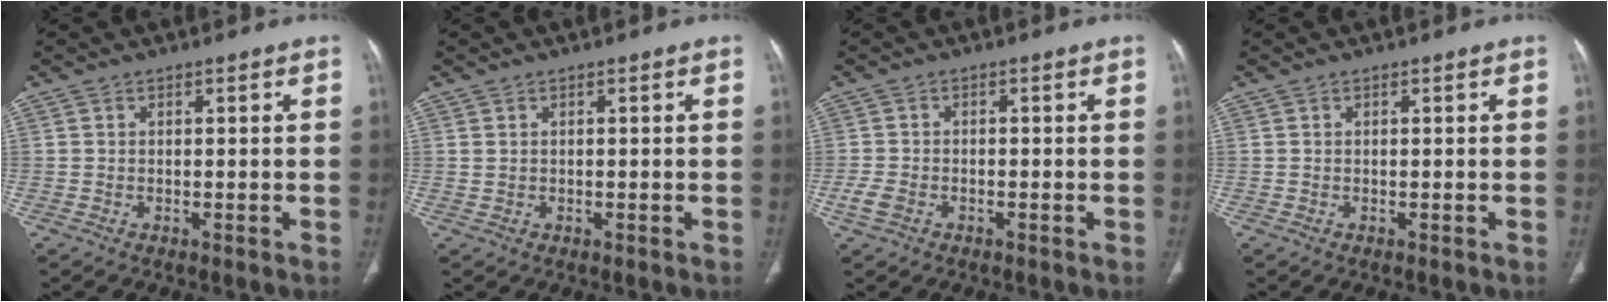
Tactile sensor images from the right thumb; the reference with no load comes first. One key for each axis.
{"total": 0.6, "fx": 0.2, "fy": 0.5, "fz": 0.3, "tx": -0.006, "ty": 0.001, "tz": 0.008}
{"total": 2.8, "fx": -1.3, "fy": 1.9, "fz": 1.7, "tx": -0.043, "ty": 0.003, "tz": -0.022}
{"total": 0.0}